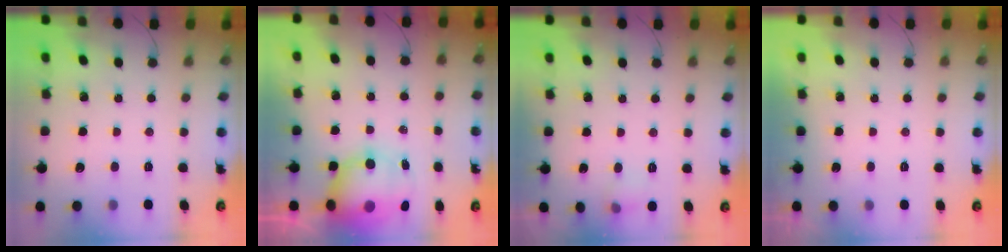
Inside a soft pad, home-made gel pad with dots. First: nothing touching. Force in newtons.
{"total": 10.9, "press": 10.7, "slide": 2.1}
{"total": 5.7, "press": 5.4, "slide": 1.8}
{"total": 0.0}